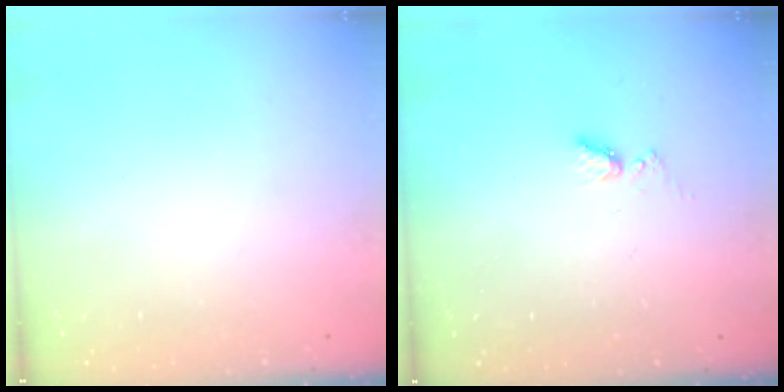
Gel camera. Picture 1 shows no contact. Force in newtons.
{"total": 4.4, "press": 4.4, "slide": 0.6}